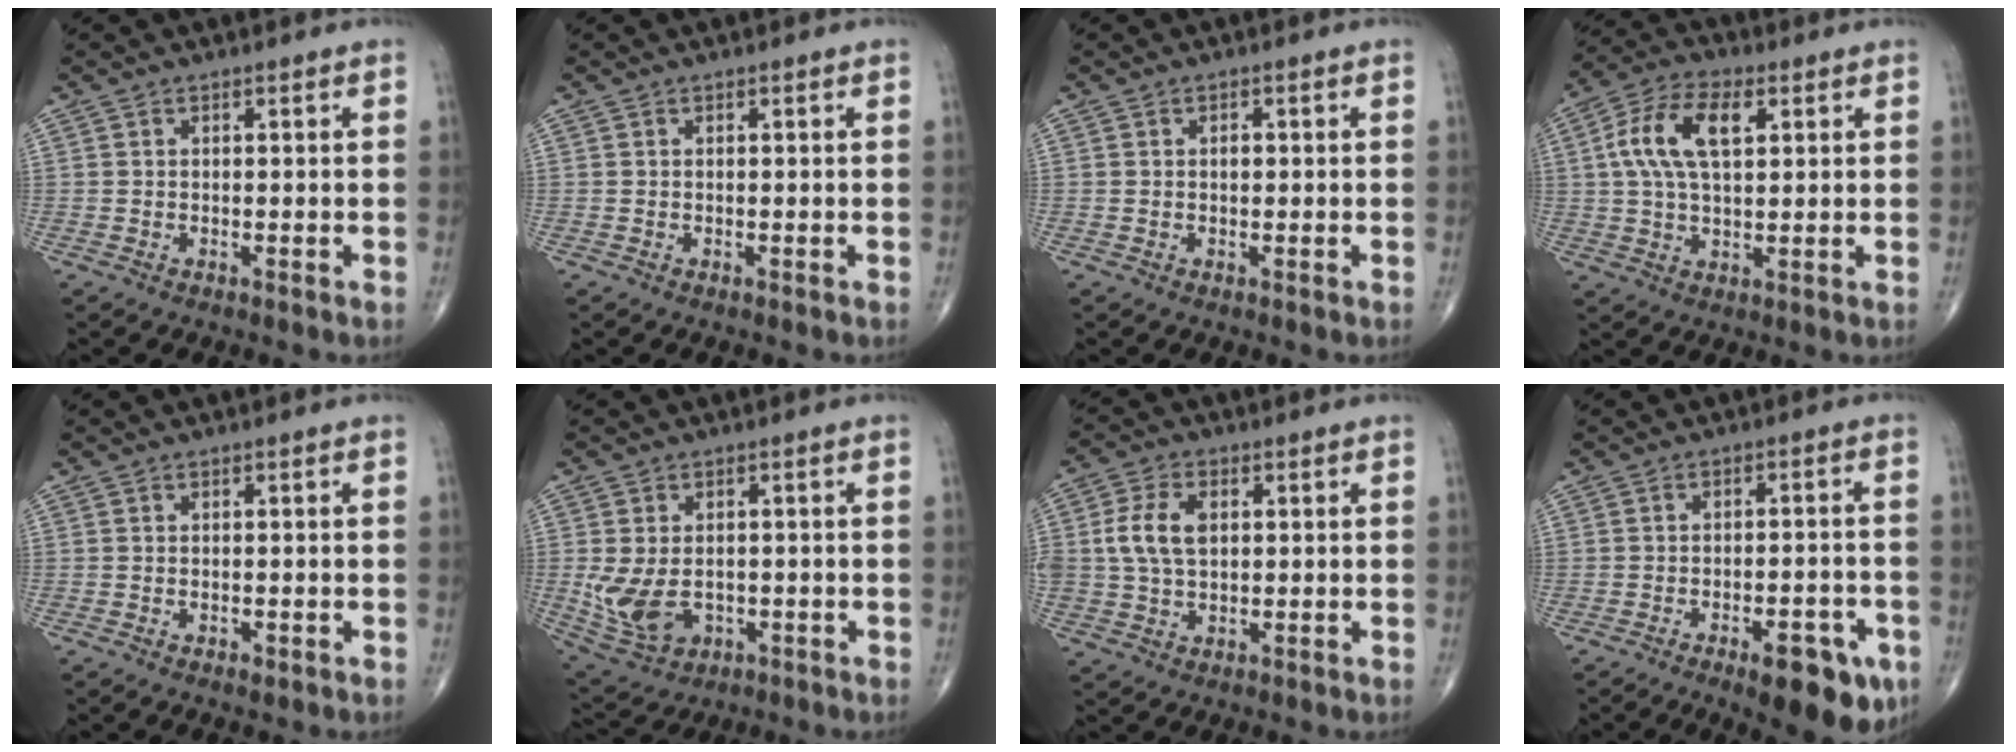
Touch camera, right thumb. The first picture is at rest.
{"total": 0.0}
{"total": 1.0, "force": [0.1, 0.7, 0.7], "torque": [-0.009, 0.004, 0.000]}
{"total": 11.9, "force": [3.1, 6.1, 9.7], "torque": [-0.188, 0.013, 0.054]}
{"total": 0.9, "force": [-0.4, 0.5, 0.7], "torque": [-0.012, -0.001, -0.004]}
{"total": 9.2, "force": [-1.3, 6.4, 6.5], "torque": [-0.125, -0.005, -0.007]}
{"total": 7.7, "force": [1.2, 4.9, 5.8], "torque": [-0.117, 0.006, 0.024]}
{"total": 11.4, "force": [-5.9, 4.2, 8.8], "torque": [-0.091, 0.021, -0.072]}